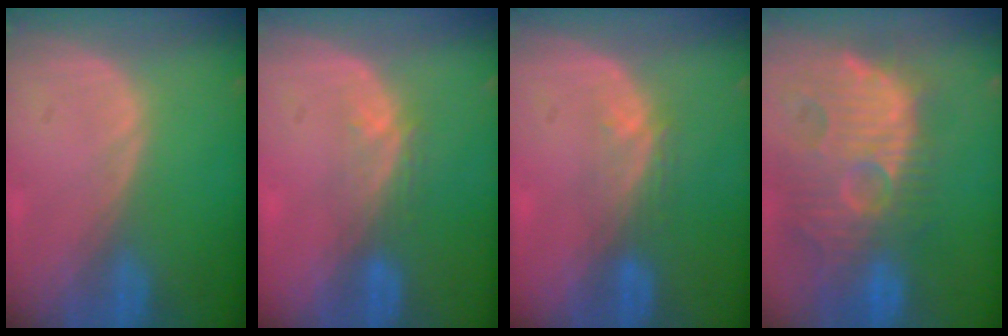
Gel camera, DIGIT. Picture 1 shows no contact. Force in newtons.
{"total": 3.4, "press": 3.0, "slide": 1.7}
{"total": 3.4, "press": 3.0, "slide": 1.7}
{"total": 14.0, "press": 12.4, "slide": 6.6}